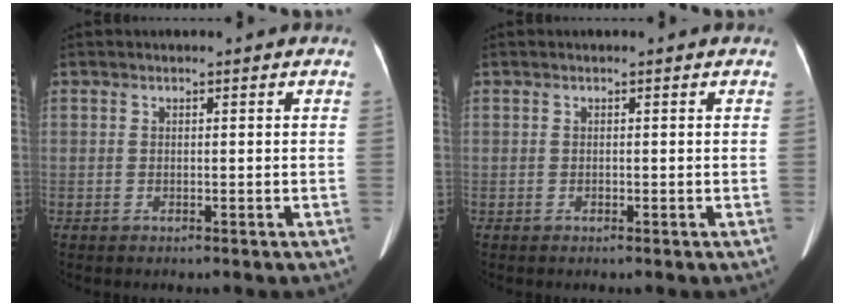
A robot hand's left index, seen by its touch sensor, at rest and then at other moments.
{"total": 0.0}